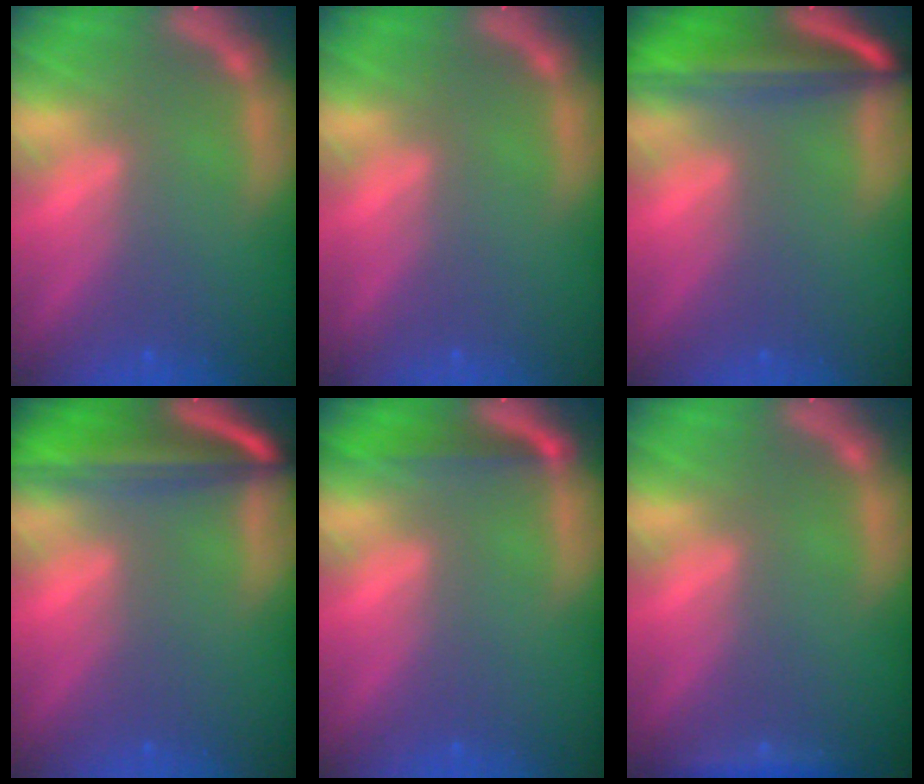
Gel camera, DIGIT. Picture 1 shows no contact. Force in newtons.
{"total": 0.0}
{"total": 9.2}
{"total": 9.2}
{"total": 3.0}
{"total": 1.4}